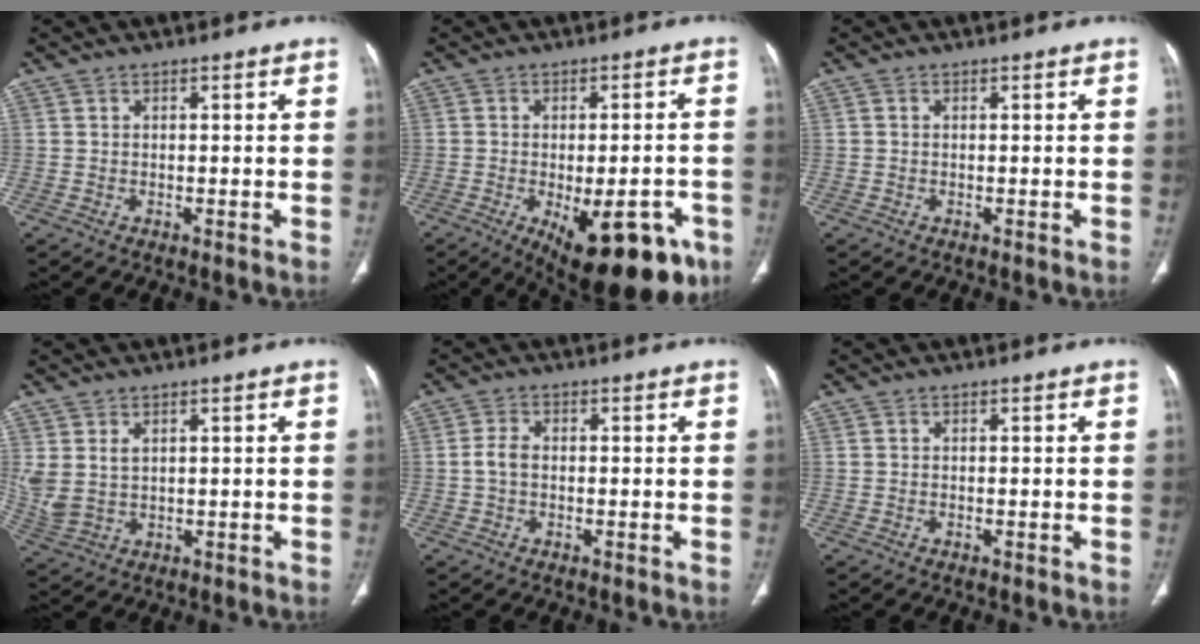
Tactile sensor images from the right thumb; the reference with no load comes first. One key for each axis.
{"total": 19.1, "fx": -8.7, "fy": 8.4, "fz": 14.8, "tx": -0.149, "ty": 0.014, "tz": -0.102}
{"total": 0.0}
{"total": 4.9, "fx": 1.6, "fy": 3.0, "fz": 3.5, "tx": -0.087, "ty": -0.001, "tz": 0.046}
{"total": 2.6, "fx": -0.3, "fy": 1.7, "fz": 2.0, "tx": -0.041, "ty": 0.006, "tz": -0.011}
{"total": 0.0}